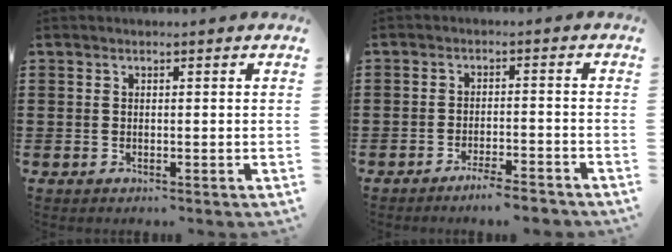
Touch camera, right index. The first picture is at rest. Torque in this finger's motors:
{"motor_torque": [1.63, 0.51, 0.33, 0.09]}